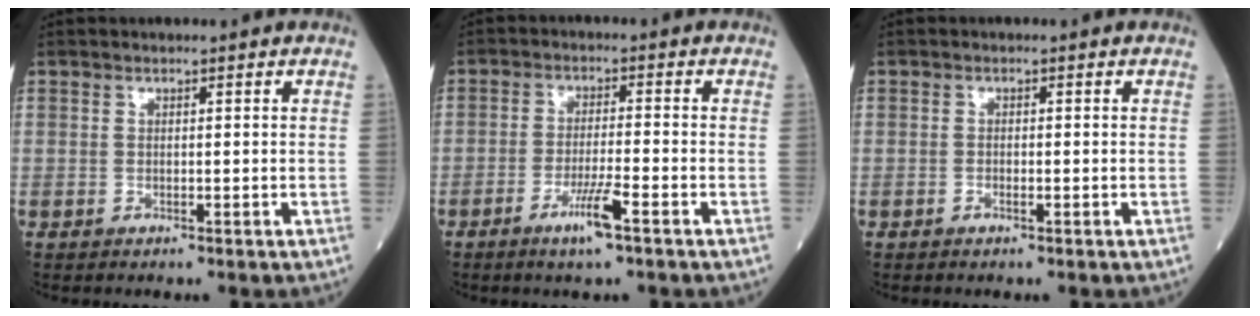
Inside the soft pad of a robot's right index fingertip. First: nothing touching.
{"total": 5.1, "force": [-2.9, 0.0, 4.2], "torque": [-0.081, -0.007, -0.056]}
{"total": 0.8, "force": [-0.4, 0.1, 0.7], "torque": [-0.014, 0.001, -0.007]}